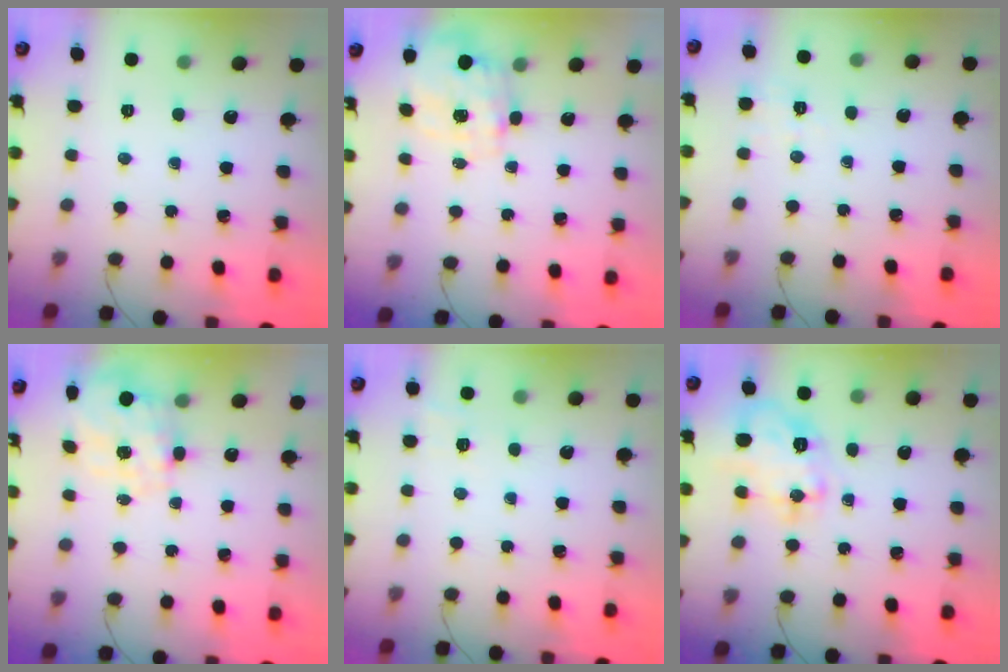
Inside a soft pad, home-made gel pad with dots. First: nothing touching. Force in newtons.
{"total": 2.7, "press": 2.6, "slide": 0.9}
{"total": 2.7, "press": 2.0, "slide": 1.8}
{"total": 7.9, "press": 7.8, "slide": 1.0}
{"total": 5.7, "press": 5.3, "slide": 2.1}
{"total": 15.1, "press": 15.1, "slide": 0.9}